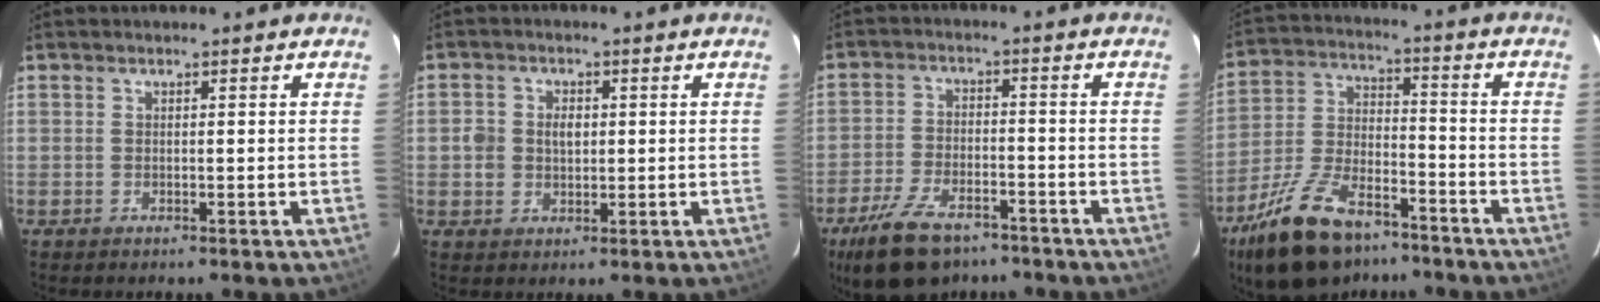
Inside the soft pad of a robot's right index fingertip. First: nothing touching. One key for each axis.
{"total": 4.1, "fx": 0.0, "fy": 3.6, "fz": 2.0, "tx": -0.038, "ty": 0.010, "tz": 0.000}
{"total": 13.7, "fx": -9.7, "fy": 6.6, "fz": 7.1, "tx": -0.163, "ty": -0.009, "tz": -0.165}
{"total": 19.4, "fx": -13.7, "fy": 8.7, "fz": 10.8, "tx": -0.222, "ty": -0.007, "tz": -0.236}